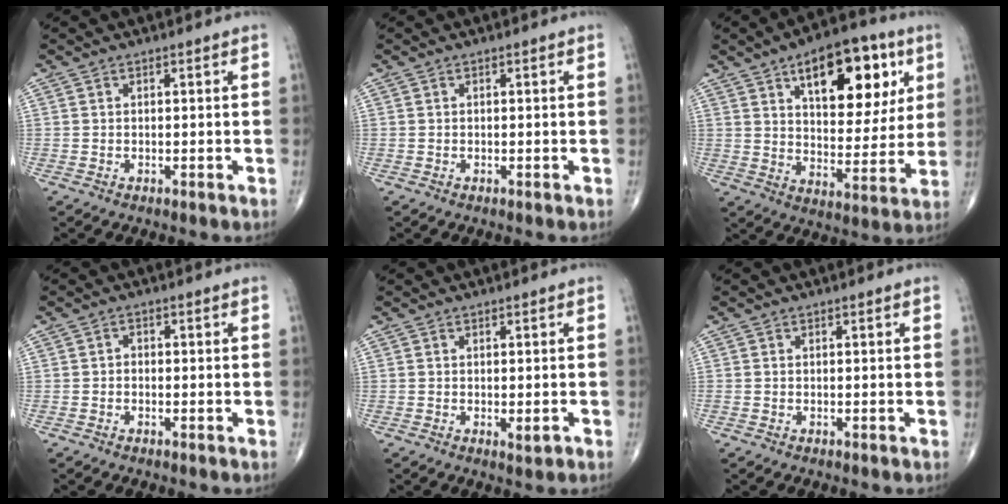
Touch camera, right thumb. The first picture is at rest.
{"total": 0.0}
{"total": 19.7, "force": [8.3, 10.0, 14.8], "torque": [-0.159, -0.027, 0.124]}
{"total": 1.1, "force": [-0.4, 0.9, 0.5], "torque": [0.004, 0.005, -0.012]}
{"total": 1.6, "force": [-0.4, 0.6, 1.4], "torque": [-0.022, -0.005, -0.003]}
{"total": 0.0}